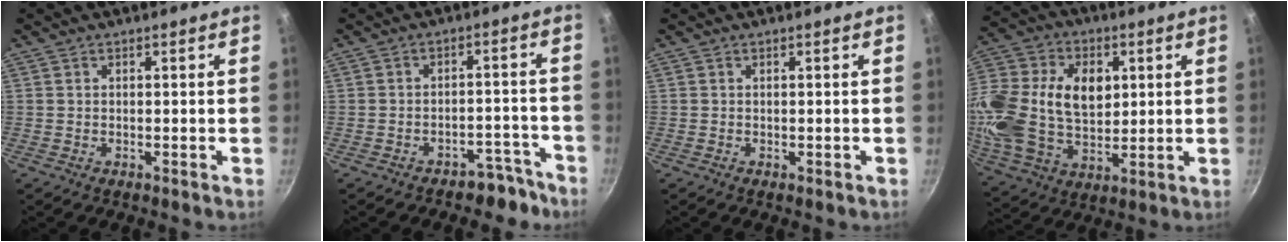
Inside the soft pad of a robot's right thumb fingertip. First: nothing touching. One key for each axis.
{"total": 6.0, "fx": -4.8, "fy": 3.3, "fz": 1.5, "tx": 0.031, "ty": 0.072, "tz": -0.049}
{"total": 0.0}
{"total": 24.2, "fx": 3.9, "fy": 16.6, "fz": 17.2, "tx": -0.356, "ty": 0.016, "tz": 0.071}